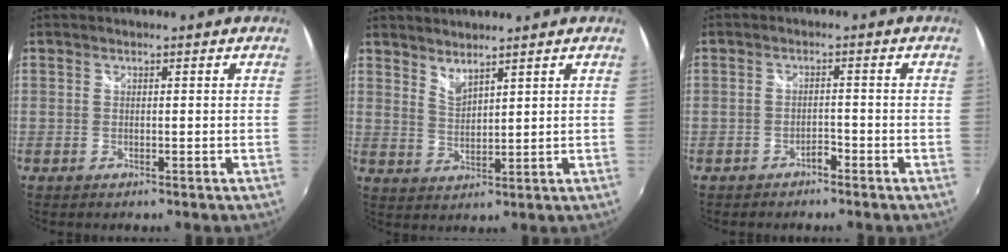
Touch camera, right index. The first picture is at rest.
{"total": 3.7, "force": [3.4, 0.4, 1.4], "torque": [-0.022, -0.004, 0.059]}
{"total": 1.7, "force": [-1.5, 0.6, 0.6], "torque": [-0.012, 0.002, -0.026]}